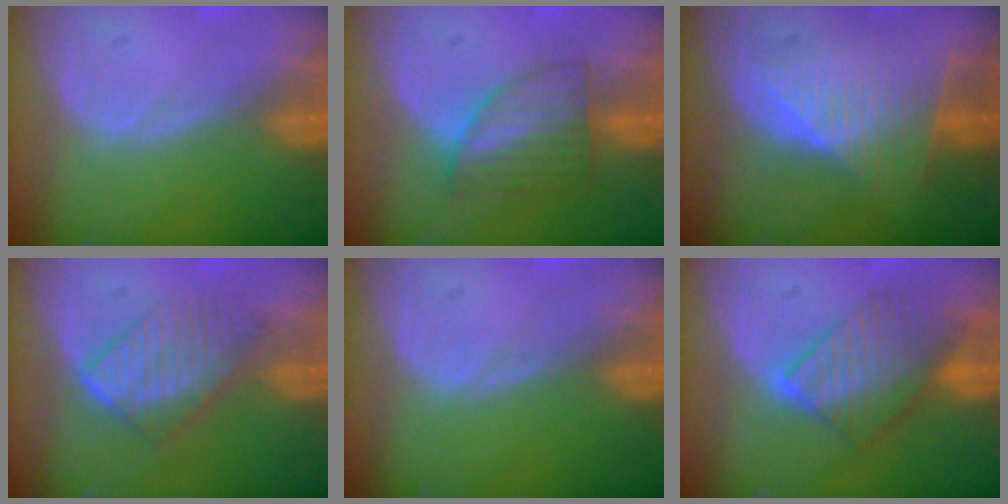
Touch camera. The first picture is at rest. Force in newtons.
{"total": 6.1, "press": 5.7, "slide": 2.0}
{"total": 7.9, "press": 7.0, "slide": 3.6}
{"total": 5.9, "press": 5.8, "slide": 1.3}
{"total": 0.0}
{"total": 7.3, "press": 7.1, "slide": 1.8}